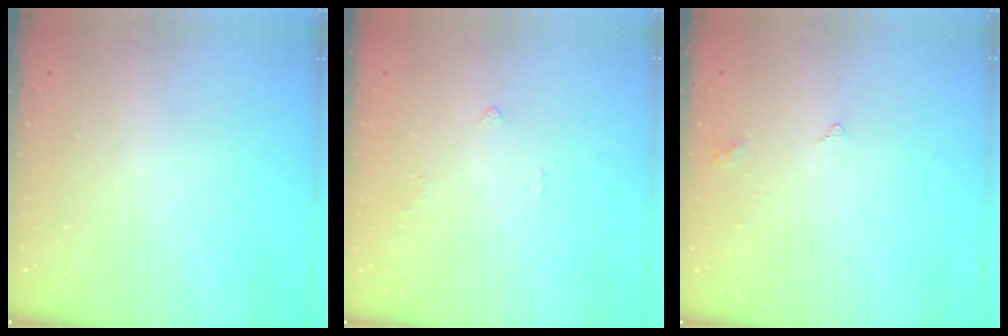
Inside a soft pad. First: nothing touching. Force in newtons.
{"total": 1.6, "press": 1.5, "slide": 0.6}
{"total": 2.8, "press": 2.8, "slide": 0.5}